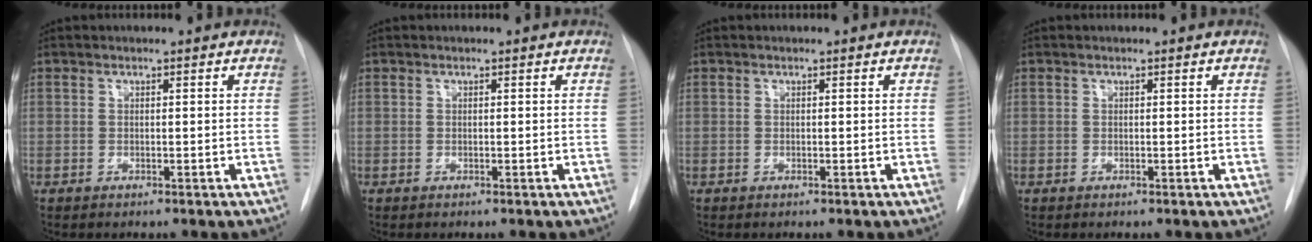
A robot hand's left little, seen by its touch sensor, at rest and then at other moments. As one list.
[{"total": 0.0}, {"total": 0.0}, {"total": 0.0}]